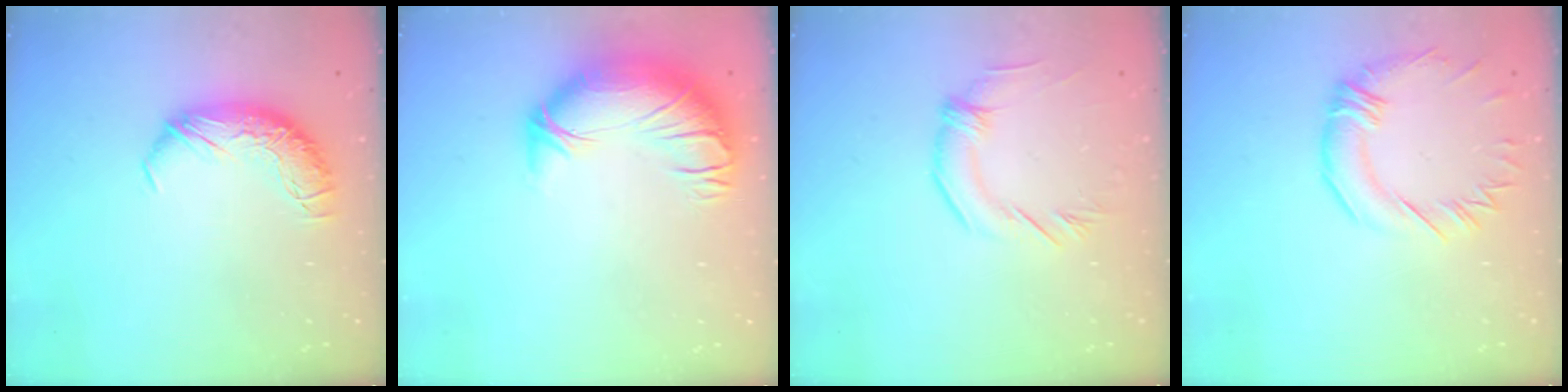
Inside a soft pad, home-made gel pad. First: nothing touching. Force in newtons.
{"total": 3.7, "press": 1.9, "slide": 3.2}
{"total": 1.3, "press": 1.3, "slide": 0.4}
{"total": 1.5, "press": 0.9, "slide": 1.1}